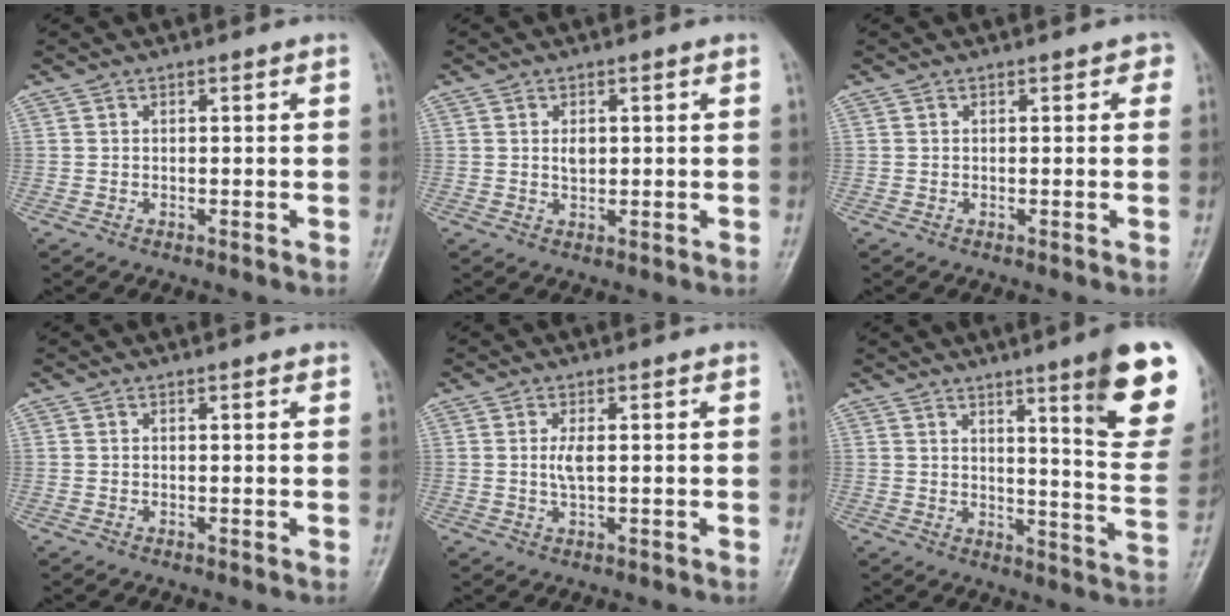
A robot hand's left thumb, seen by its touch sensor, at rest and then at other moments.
{"total": 2.1, "force": [0.4, 1.3, 1.5], "torque": [-0.019, -0.003, 0.008]}
{"total": 1.3, "force": [0.6, 0.9, 0.7], "torque": [0.011, 0.002, -0.001]}
{"total": 0.8, "force": [0.5, 0.3, 0.5], "torque": [-0.007, -0.001, 0.004]}
{"total": 2.7, "force": [0.5, 0.9, 2.5], "torque": [-0.050, -0.003, 0.011]}
{"total": 16.7, "force": [9.0, 2.3, 13.8], "torque": [-0.142, -0.055, 0.124]}